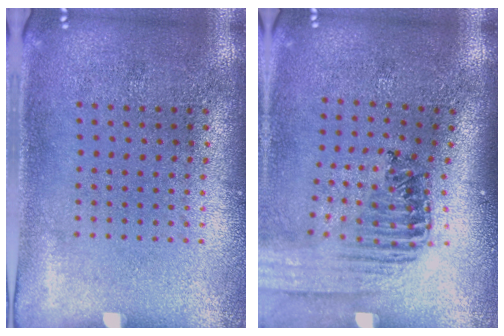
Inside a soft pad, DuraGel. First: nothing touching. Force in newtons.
{"total": 1.5, "press": 1.4, "slide": 0.3}